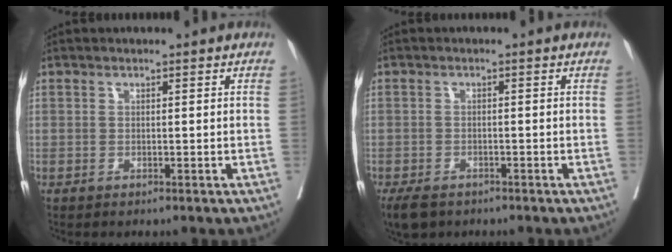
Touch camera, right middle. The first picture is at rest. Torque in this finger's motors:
{"motor_torque": [0.90, -0.91, 0.26, 0.06]}